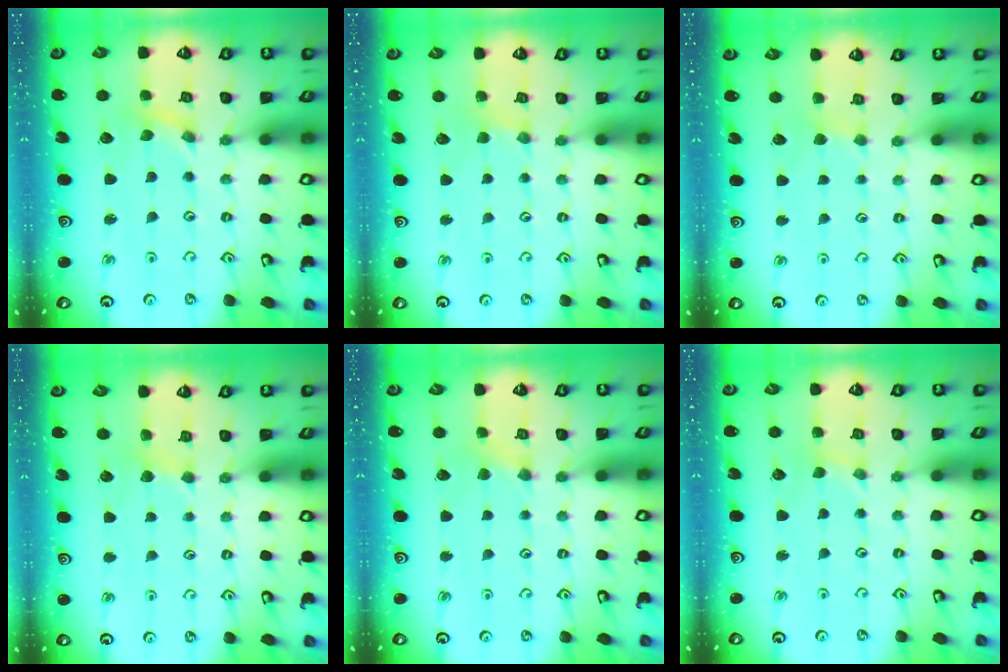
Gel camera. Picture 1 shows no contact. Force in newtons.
{"total": 2.2, "press": 2.2, "slide": 0.3}
{"total": 2.2, "press": 2.2, "slide": 0.4}
{"total": 2.9, "press": 2.9, "slide": 0.5}
{"total": 2.9, "press": 2.8, "slide": 0.5}
{"total": 0.0}